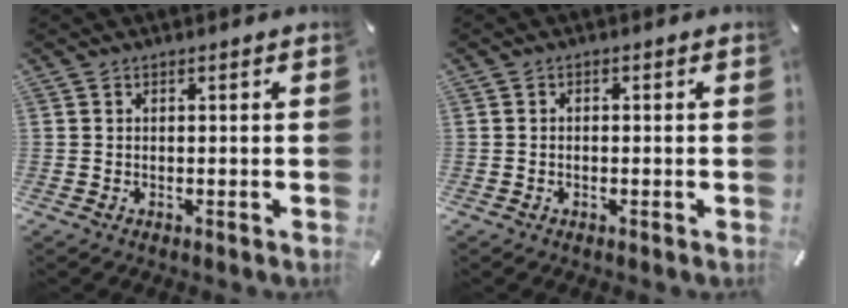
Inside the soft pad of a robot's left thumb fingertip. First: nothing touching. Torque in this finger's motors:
{"motor_torque": [-0.22, -0.22, -0.11, 0.01, -0.02]}